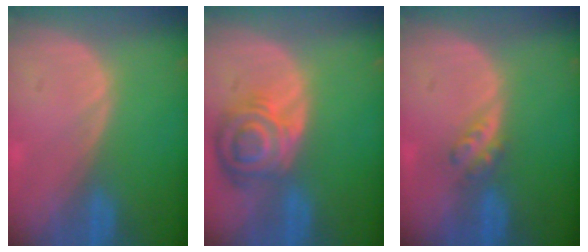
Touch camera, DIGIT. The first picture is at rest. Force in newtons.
{"total": 8.4, "press": 7.4, "slide": 4.0}
{"total": 2.9, "press": 2.5, "slide": 1.5}